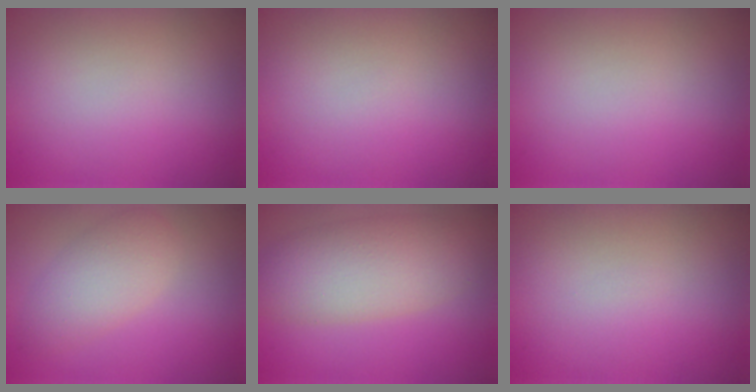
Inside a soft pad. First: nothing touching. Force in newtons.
{"total": 0.0}
{"total": 0.0}
{"total": 3.7, "press": 3.7, "slide": 0.2}
{"total": 6.3, "press": 6.3, "slide": 0.5}
{"total": 0.0}